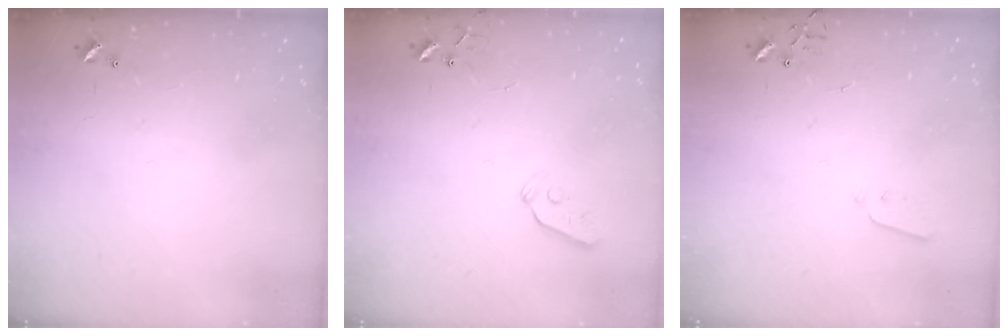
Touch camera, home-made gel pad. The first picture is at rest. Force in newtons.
{"total": 3.6, "press": 3.5, "slide": 0.7}
{"total": 3.2, "press": 3.1, "slide": 0.7}